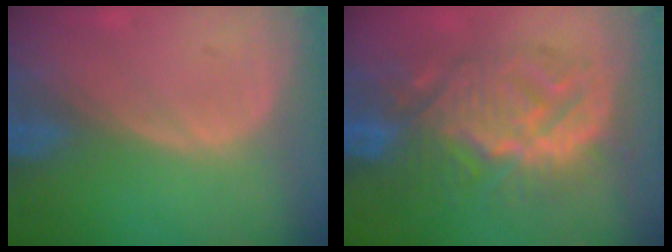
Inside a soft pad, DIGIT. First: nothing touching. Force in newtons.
{"total": 11.0, "press": 10.9, "slide": 0.8}